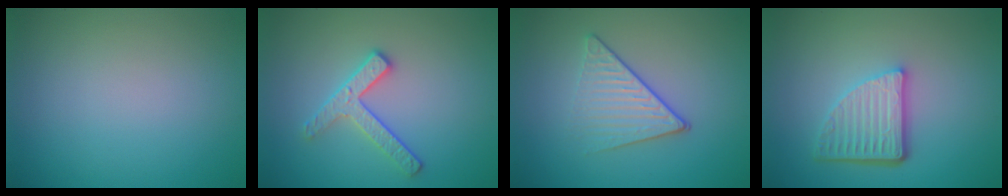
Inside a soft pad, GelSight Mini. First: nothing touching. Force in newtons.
{"total": 2.6, "press": 2.4, "slide": 0.9}
{"total": 3.8, "press": 2.8, "slide": 2.5}
{"total": 5.0, "press": 3.5, "slide": 3.6}